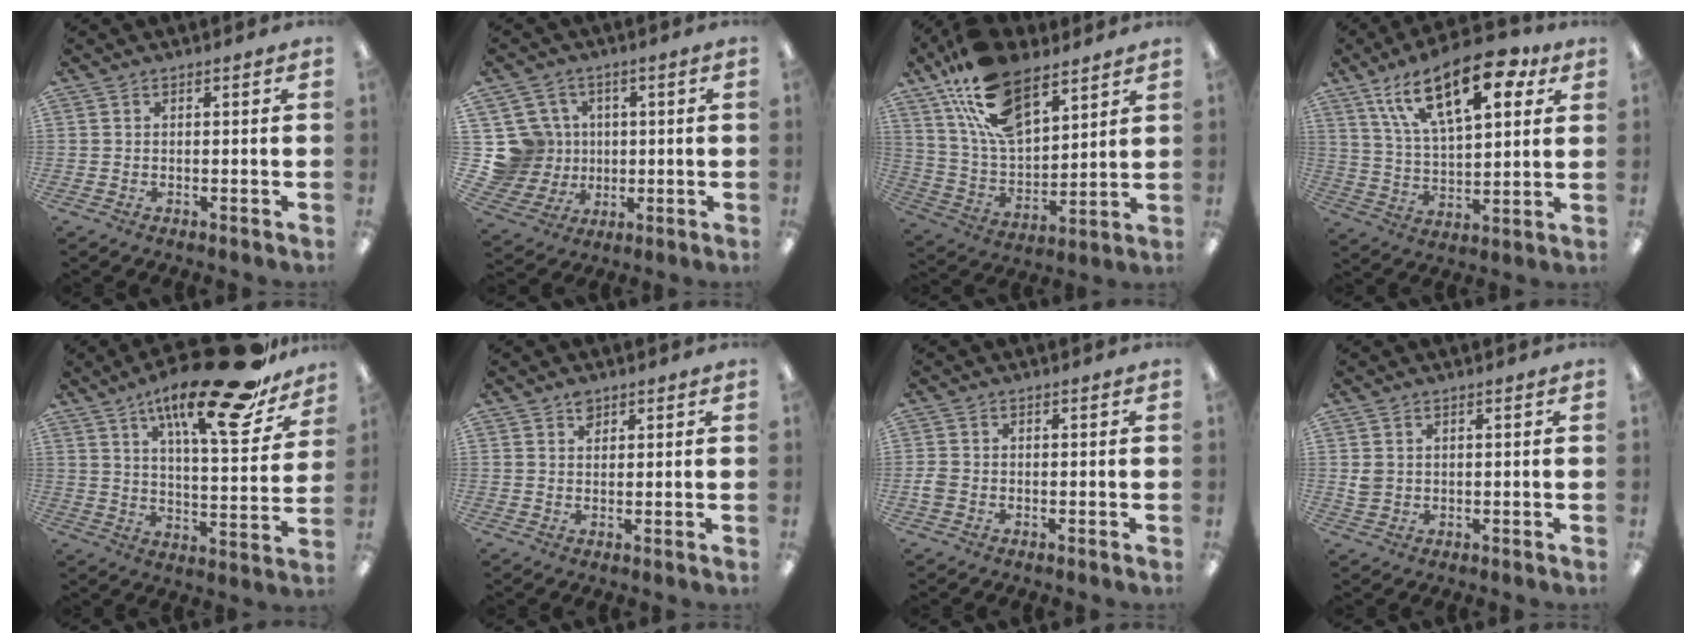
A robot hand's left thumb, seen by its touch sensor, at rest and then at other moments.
{"total": 12.1, "force": [1.6, 11.6, 3.0], "torque": [-0.114, -0.002, 0.042]}
{"total": 19.5, "force": [11.9, 9.9, 12.0], "torque": [-0.237, -0.056, 0.213]}
{"total": 20.6, "force": [11.1, 9.3, 14.7], "torque": [-0.238, -0.030, 0.185]}
{"total": 23.7, "force": [16.0, 6.1, 16.3], "torque": [-0.253, -0.098, 0.253]}
{"total": 2.2, "force": [1.5, 1.3, 0.9], "torque": [-0.014, -0.006, 0.026]}
{"total": 2.0, "force": [-0.7, 1.6, 1.1], "torque": [-0.017, 0.003, -0.013]}
{"total": 2.2, "force": [0.6, 1.9, 1.0], "torque": [-0.022, 0.001, 0.011]}